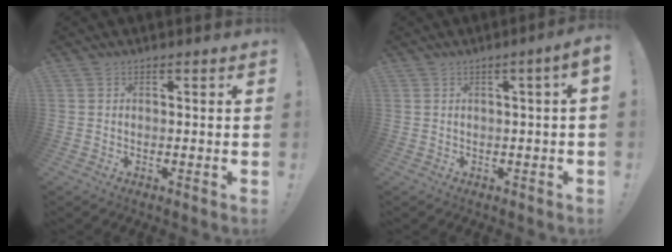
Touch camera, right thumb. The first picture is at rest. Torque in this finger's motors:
{"motor_torque": [-0.05, -0.04, 0.28, -0.06, 0.15]}